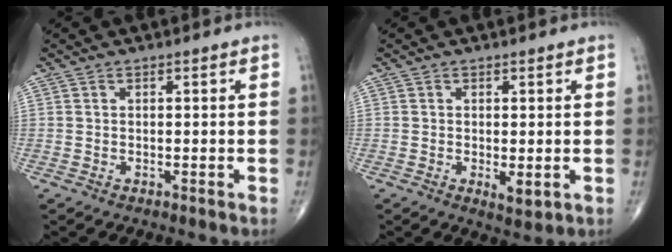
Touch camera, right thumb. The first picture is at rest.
{"total": 2.8, "force": [-0.5, 1.1, 2.5], "torque": [-0.037, -0.008, -0.004]}